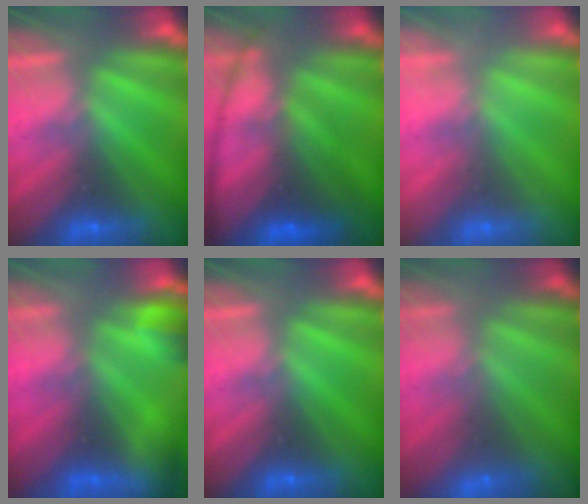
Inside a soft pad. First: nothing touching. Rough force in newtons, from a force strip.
{"total": 5.8}
{"total": 2.0}
{"total": 5.0}
{"total": 0.0}
{"total": 2.9}